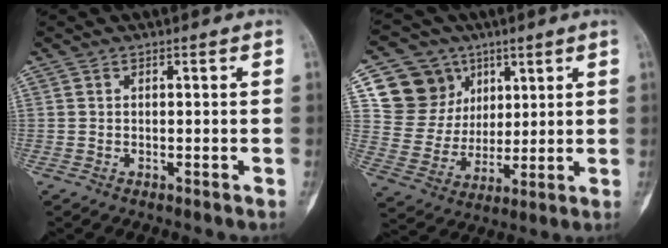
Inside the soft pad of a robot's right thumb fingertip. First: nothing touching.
{"total": 13.7, "force": [6.1, 11.8, 3.4], "torque": [-0.020, -0.021, 0.122]}